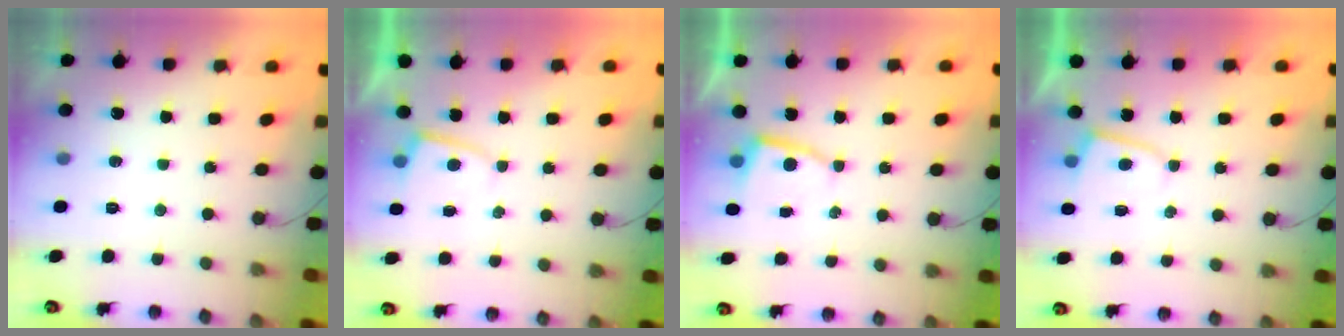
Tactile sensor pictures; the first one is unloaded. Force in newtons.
{"total": 2.3, "press": 2.3, "slide": 0.2}
{"total": 3.0, "press": 3.0, "slide": 0.3}
{"total": 2.2, "press": 2.2, "slide": 0.3}